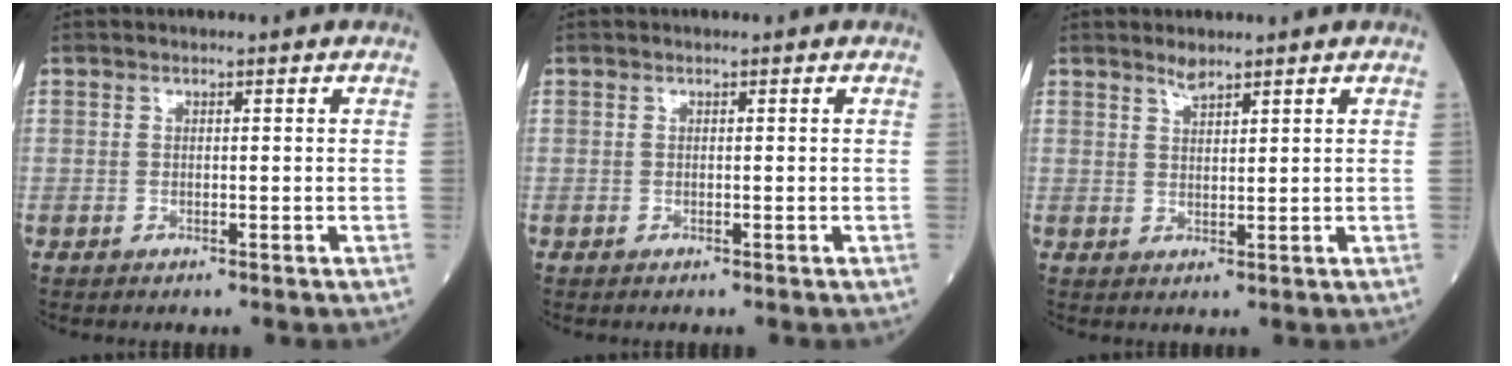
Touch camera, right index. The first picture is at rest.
{"total": 0.0}
{"total": 2.0, "force": [1.8, 0.3, 0.8], "torque": [-0.018, -0.001, 0.035]}